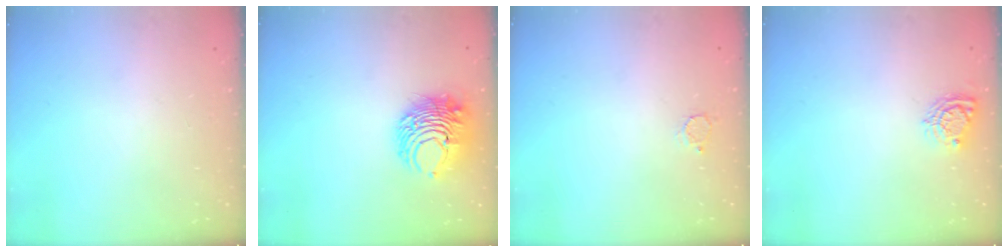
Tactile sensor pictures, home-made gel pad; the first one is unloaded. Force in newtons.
{"total": 9.2, "press": 9.2, "slide": 0.2}
{"total": 2.3, "press": 2.3, "slide": 0.2}
{"total": 6.5, "press": 6.5, "slide": 0.1}